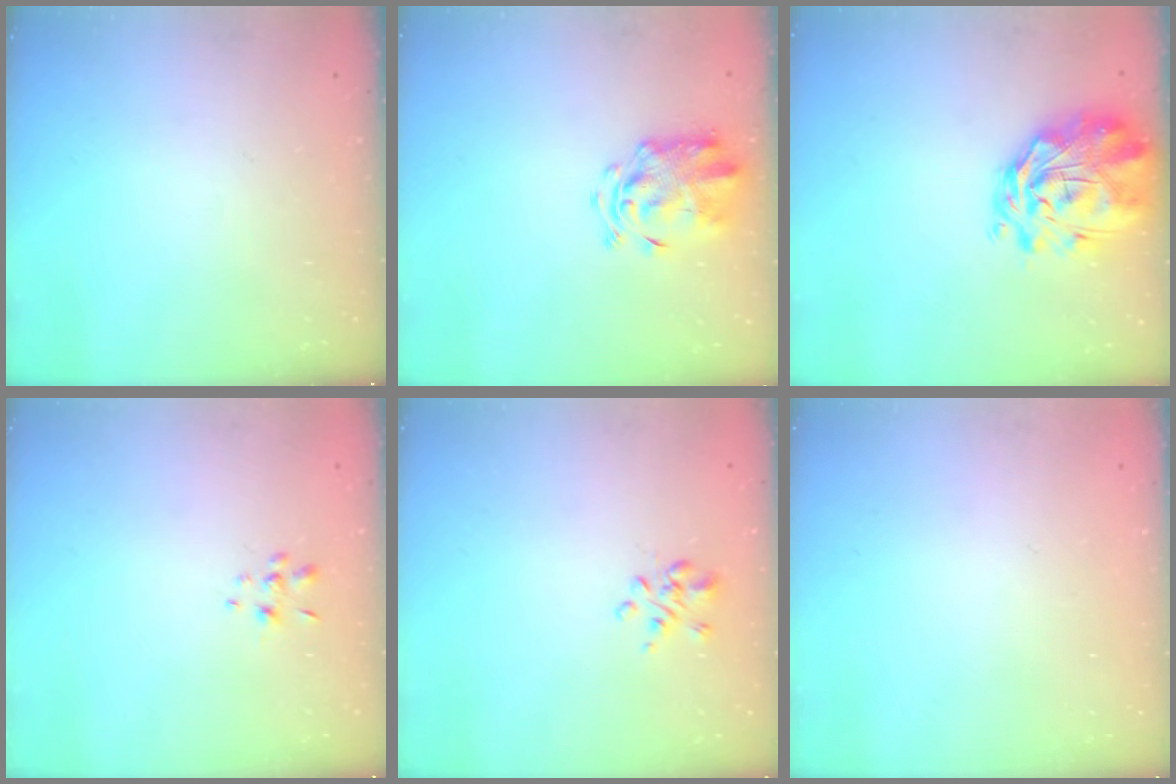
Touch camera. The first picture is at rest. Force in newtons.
{"total": 3.9, "press": 3.7, "slide": 1.2}
{"total": 3.3, "press": 3.0, "slide": 1.5}
{"total": 1.3, "press": 1.2, "slide": 0.5}
{"total": 1.4, "press": 1.2, "slide": 0.8}
{"total": 1.8, "press": 1.8, "slide": 0.2}